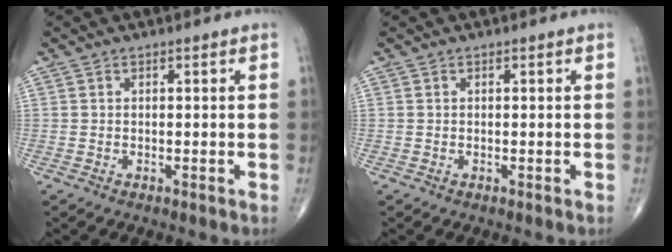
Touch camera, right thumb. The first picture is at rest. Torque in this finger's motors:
{"motor_torque": [-0.02, 0.04, -0.07, -0.04, 0.01]}